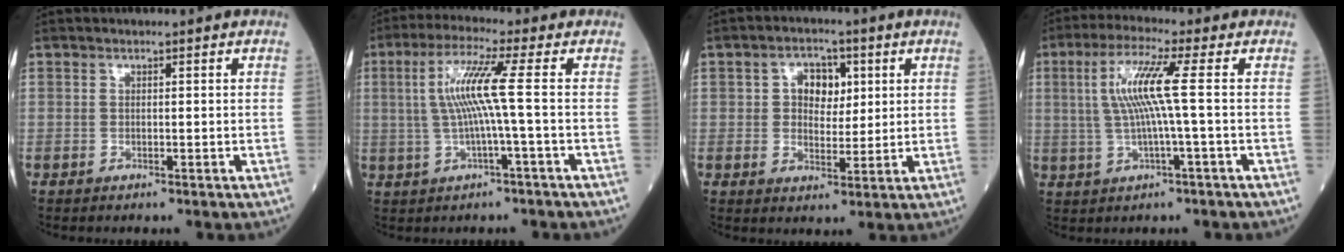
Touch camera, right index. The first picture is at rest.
{"total": 7.6, "force": [0.4, -1.1, 7.5], "torque": [-0.153, 0.013, 0.011]}
{"total": 5.5, "force": [1.6, 3.7, 3.8], "torque": [-0.059, 0.013, 0.027]}
{"total": 8.0, "force": [0.9, -0.7, 7.9], "torque": [-0.165, 0.011, 0.019]}